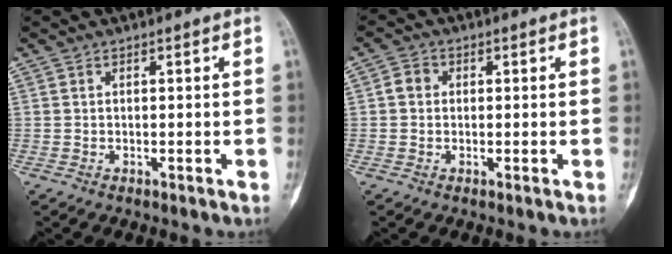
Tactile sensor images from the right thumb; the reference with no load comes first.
{"total": 2.5, "force": [0.2, 2.2, 1.1], "torque": [-0.010, 0.008, -0.002]}